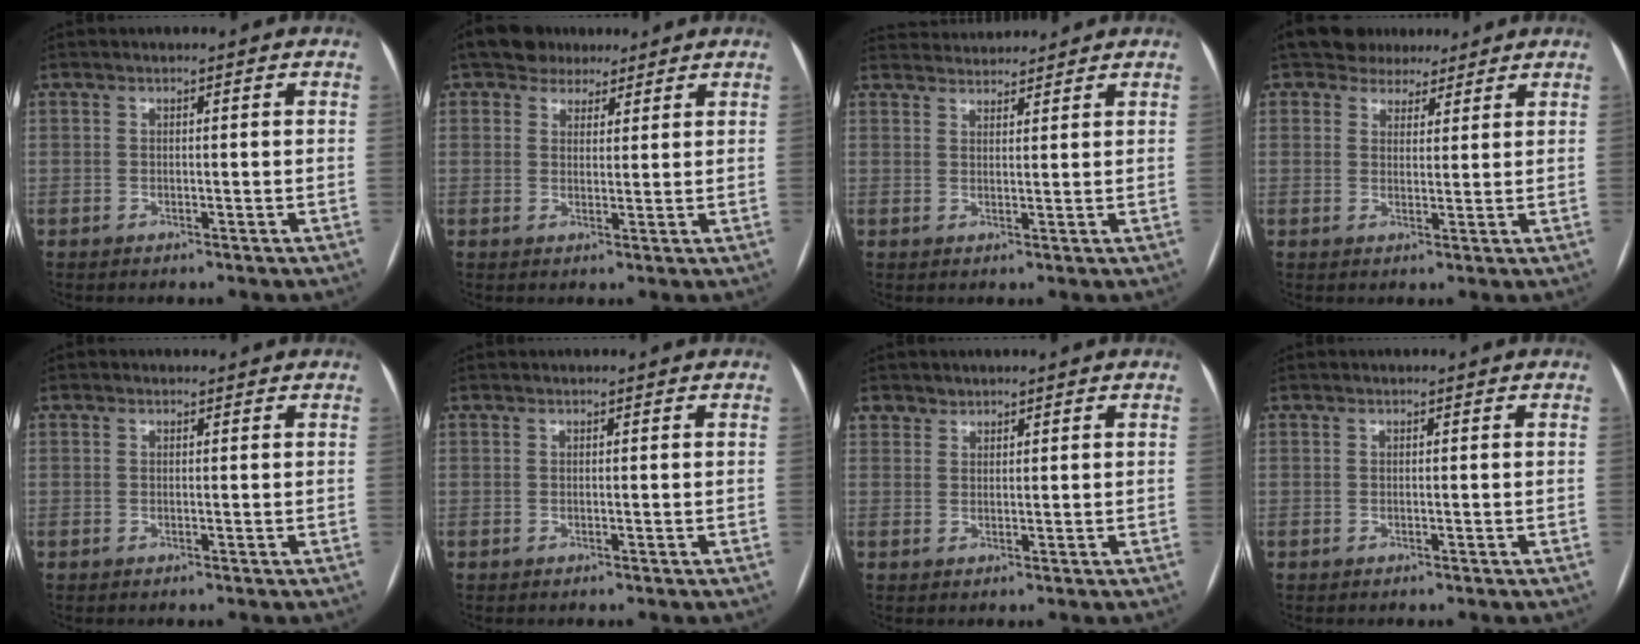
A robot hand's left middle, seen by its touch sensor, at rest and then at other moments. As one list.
[{"total": 4.8, "force": [3.6, 3.1, 0.7], "torque": [-0.010, 0.017, 0.058]}, {"total": 6.1, "force": [6.0, 0.9, 0.7], "torque": [-0.013, 0.029, 0.091]}, {"total": 5.2, "force": [4.3, 3.0, 0.3], "torque": [-0.001, 0.008, 0.060]}, {"total": 0.6, "force": [0.4, 0.3, 0.0], "torque": [-0.007, 0.004, 0.005]}, {"total": 0.0}, {"total": 1.6, "force": [1.3, 0.9, -0.4], "torque": [0.012, 0.005, 0.020]}, {"total": 0.0}]